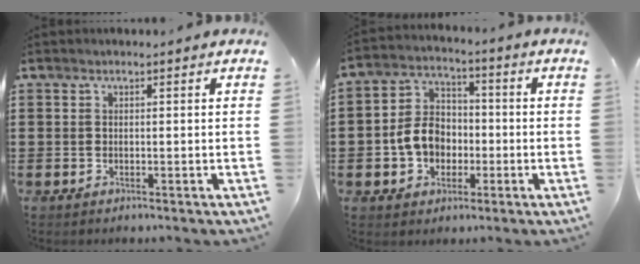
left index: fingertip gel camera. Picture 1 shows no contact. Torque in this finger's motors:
{"motor_torque": [0.59, 0.35, 0.43, 0.11]}